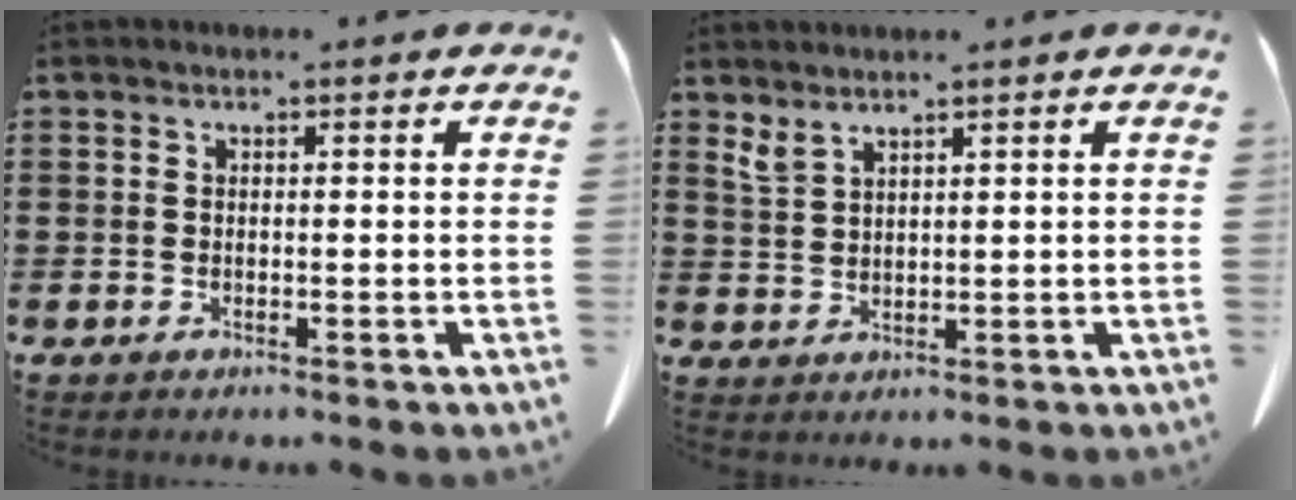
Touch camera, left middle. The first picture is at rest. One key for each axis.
{"total": 2.4, "fx": 2.1, "fy": 0.4, "fz": 1.1, "tx": -0.029, "ty": 0.000, "tz": 0.042}